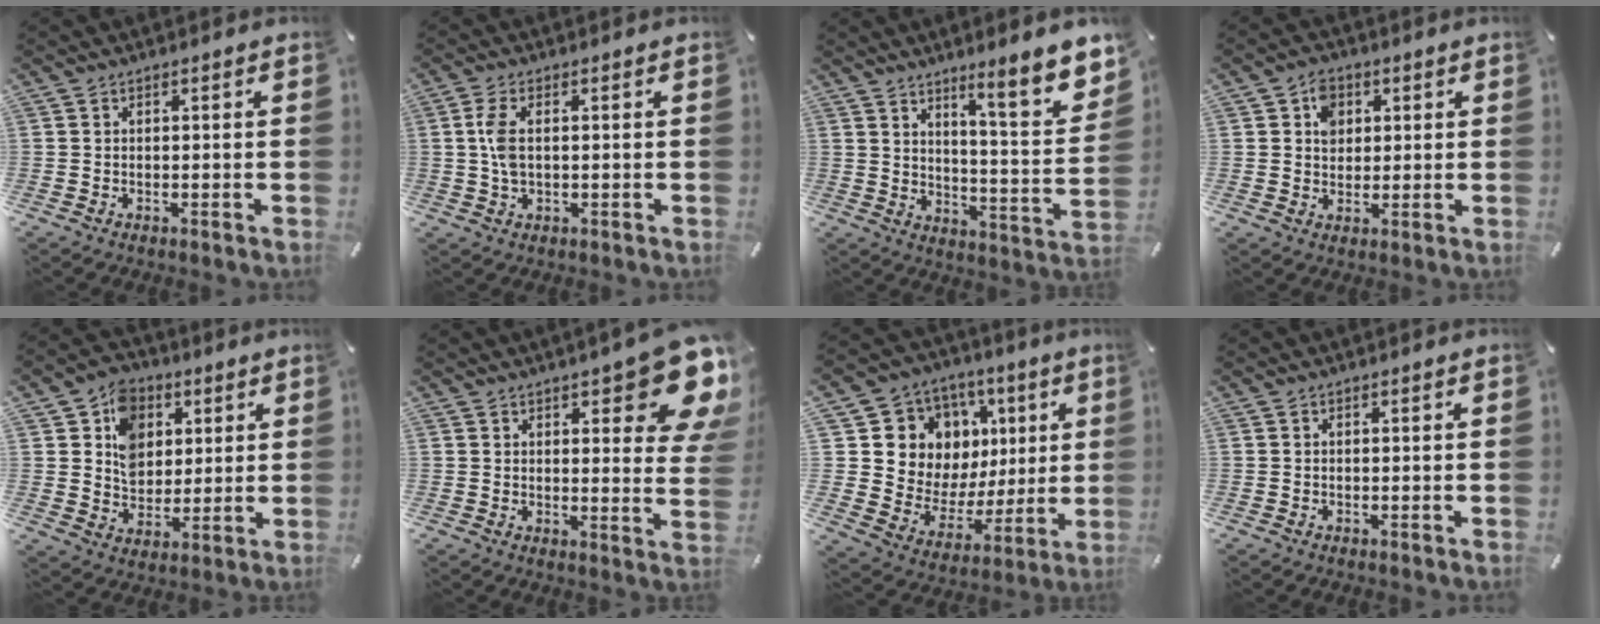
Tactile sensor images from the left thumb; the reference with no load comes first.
{"total": 4.9, "force": [0.4, 2.3, 4.3], "torque": [-0.108, 0.000, 0.000]}
{"total": 11.8, "force": [9.1, 1.9, 7.2], "torque": [-0.092, -0.082, 0.147]}
{"total": 5.3, "force": [1.6, 4.6, 2.2], "torque": [-0.030, 0.002, 0.024]}
{"total": 10.5, "force": [3.3, 9.0, 4.1], "torque": [-0.075, -0.001, 0.066]}
{"total": 15.3, "force": [8.4, 5.0, 11.7], "torque": [-0.143, -0.061, 0.137]}
{"total": 11.5, "force": [4.2, 10.6, 1.3], "torque": [-0.022, -0.053, 0.094]}
{"total": 0.0}